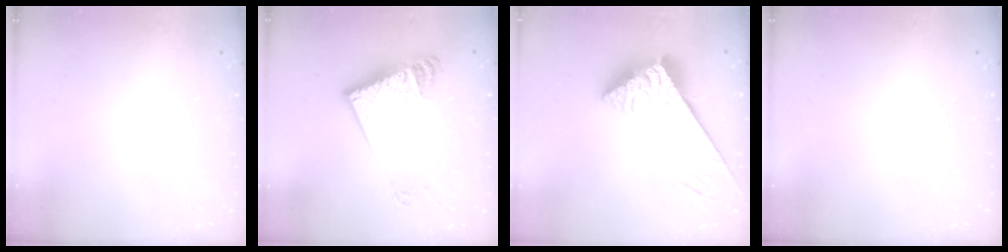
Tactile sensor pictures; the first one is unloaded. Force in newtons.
{"total": 16.5, "press": 16.4, "slide": 1.9}
{"total": 4.7, "press": 4.6, "slide": 0.5}
{"total": 0.0}